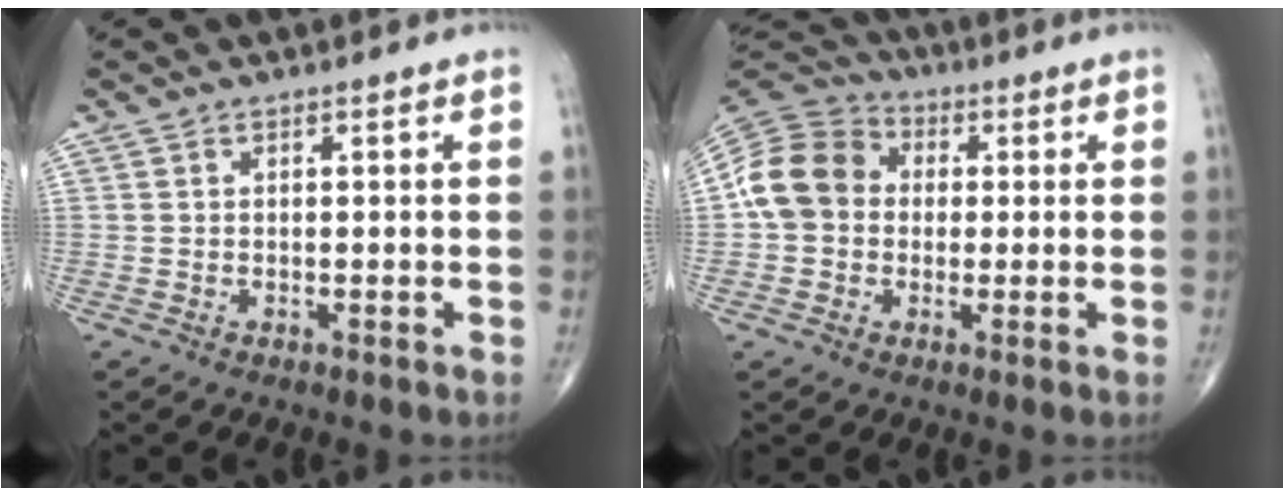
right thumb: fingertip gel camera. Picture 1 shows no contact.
{"total": 12.3, "force": [0.5, 10.3, 6.6], "torque": [-0.115, 0.032, -0.003]}